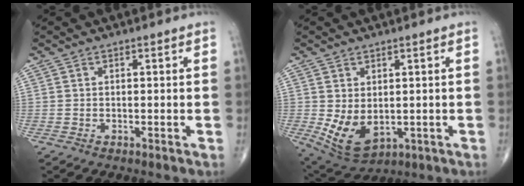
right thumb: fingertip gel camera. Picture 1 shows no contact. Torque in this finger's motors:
{"motor_torque": [-0.23, 0.49, 0.46, 0.30, 0.27]}